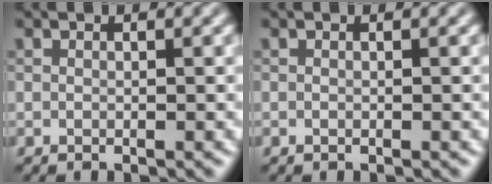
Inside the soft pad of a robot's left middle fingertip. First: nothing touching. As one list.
[{"total": 0.0}]